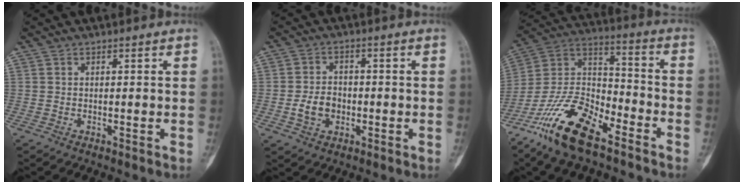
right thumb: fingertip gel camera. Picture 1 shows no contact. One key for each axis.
{"total": 5.6, "fx": -1.3, "fy": 4.3, "fz": 3.4, "tx": -0.049, "ty": 0.012, "tz": -0.024}
{"total": 18.1, "fx": -12.1, "fy": 7.3, "fz": 11.3, "tx": -0.213, "ty": 0.076, "tz": -0.228}